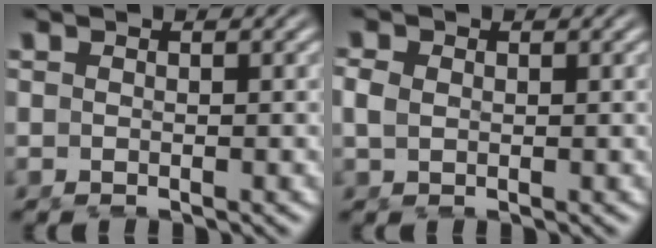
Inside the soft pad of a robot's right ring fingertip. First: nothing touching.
{"total": 1.1, "force": [0.2, 0.8, 0.7], "torque": [-0.021, -0.008, 0.011]}